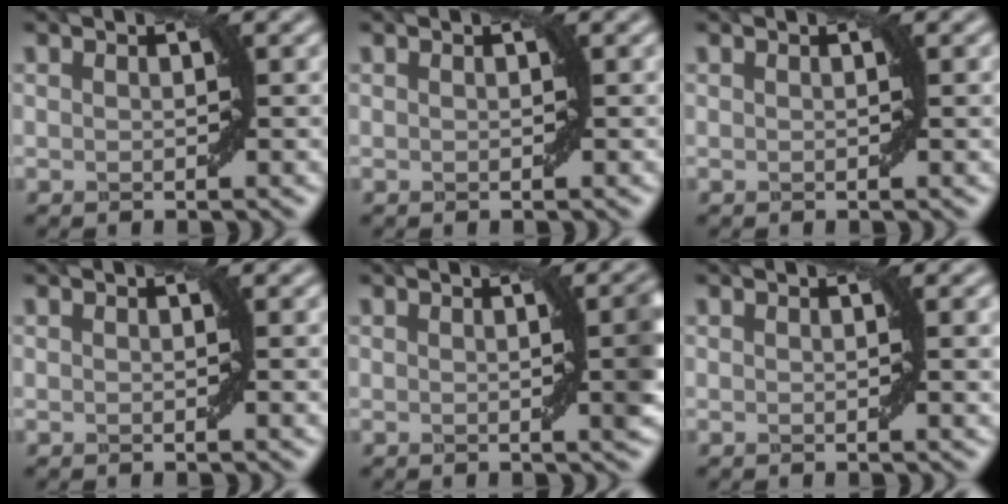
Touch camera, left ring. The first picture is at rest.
{"total": 0.0}
{"total": 0.5, "force": [0.1, -0.1, 0.5], "torque": [-0.005, 0.001, 0.001]}
{"total": 0.9, "force": [0.2, 0.0, 0.9], "torque": [-0.010, 0.000, 0.003]}
{"total": 4.1, "force": [0.3, 0.9, 4.0], "torque": [-0.038, 0.009, 0.001]}
{"total": 2.0, "force": [0.4, 0.3, 1.9], "torque": [-0.021, 0.000, 0.007]}